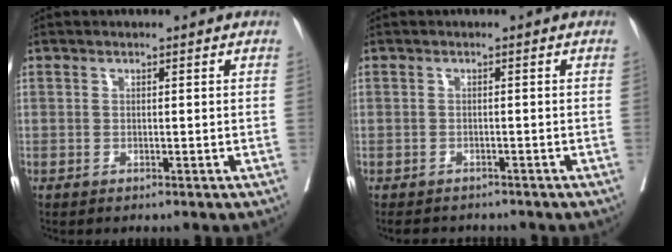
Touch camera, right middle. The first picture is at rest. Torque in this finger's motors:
{"motor_torque": [0.34, -0.35, 0.13, 0.01]}